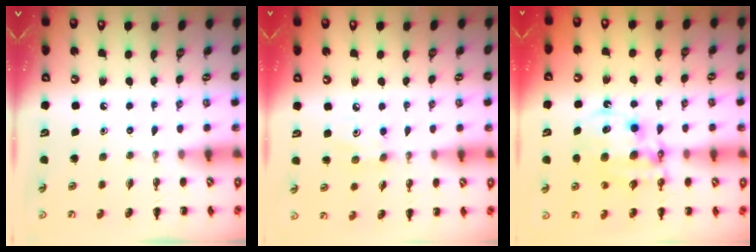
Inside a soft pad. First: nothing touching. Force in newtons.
{"total": 3.1, "press": 3.0, "slide": 0.8}
{"total": 11.8, "press": 11.5, "slide": 2.6}